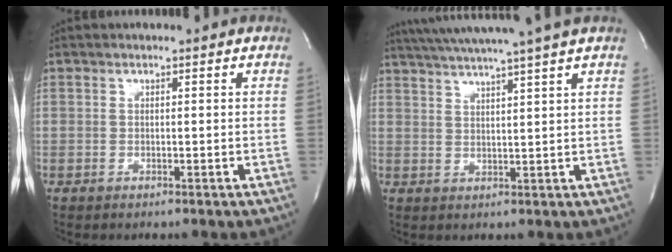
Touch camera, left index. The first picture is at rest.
{"total": 12.9, "force": [11.0, -1.9, 6.4], "torque": [-0.113, 0.000, 0.157]}